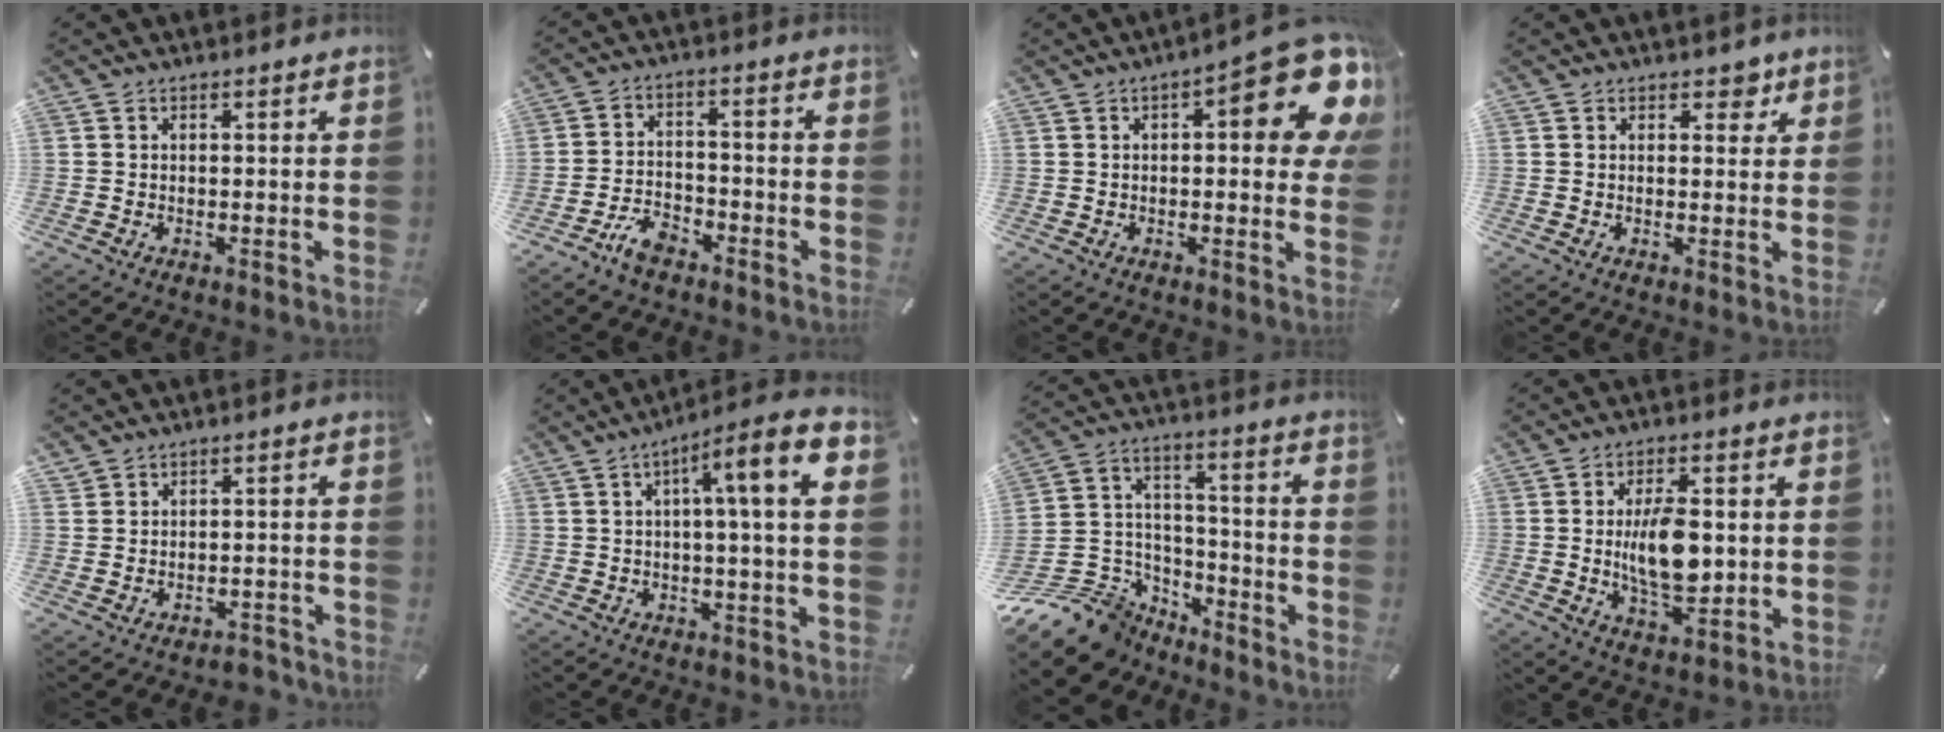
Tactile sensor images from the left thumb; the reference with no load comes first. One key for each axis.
{"total": 6.3, "fx": -4.8, "fy": 2.9, "fz": 2.8, "tx": -0.061, "ty": 0.026, "tz": -0.093}
{"total": 17.1, "fx": 6.6, "fy": 5.8, "fz": 14.7, "tx": -0.167, "ty": -0.054, "tz": 0.099}
{"total": 3.1, "fx": 1.8, "fy": 2.2, "fz": 1.4, "tx": -0.001, "ty": -0.004, "tz": 0.023}
{"total": 2.4, "fx": -1.8, "fy": 1.5, "fz": 0.5, "tx": -0.007, "ty": 0.012, "tz": -0.038}
{"total": 11.5, "fx": 2.4, "fy": 1.3, "fz": 11.1, "tx": -0.173, "ty": -0.012, "tz": 0.031}
{"total": 13.4, "fx": -9.6, "fy": 8.4, "fz": 4.1, "tx": -0.089, "ty": 0.039, "tz": -0.167}
{"total": 11.8, "fx": 0.4, "fy": 5.8, "fz": 10.2, "tx": -0.191, "ty": -0.009, "tz": 0.000}